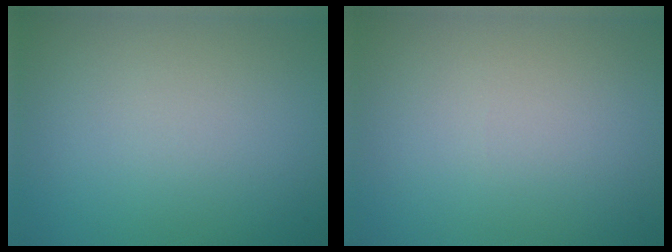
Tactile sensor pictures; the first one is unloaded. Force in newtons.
{"total": 0.0}